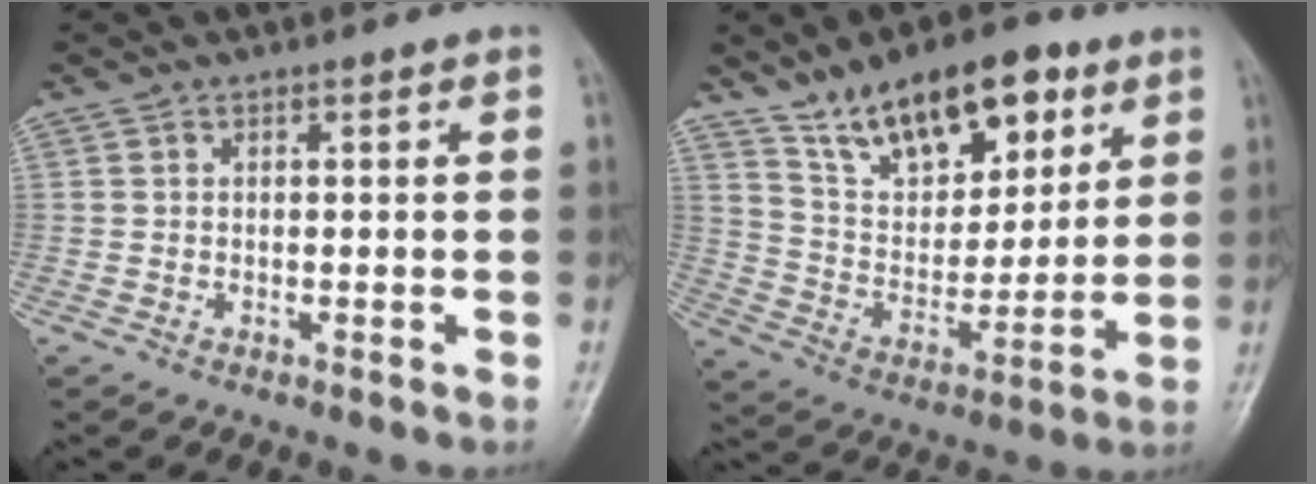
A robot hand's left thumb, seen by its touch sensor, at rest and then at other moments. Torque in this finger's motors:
{"motor_torque": [0.94, 0.82, 1.27, -1.50, 0.25]}